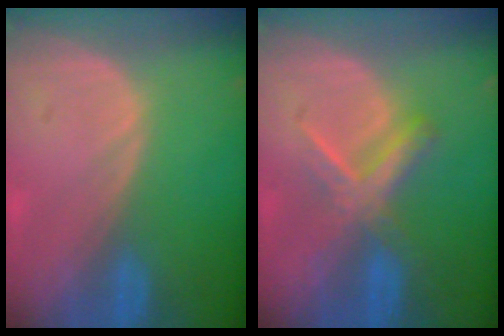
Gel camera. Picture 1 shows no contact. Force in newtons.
{"total": 5.5, "press": 5.5, "slide": 1.0}